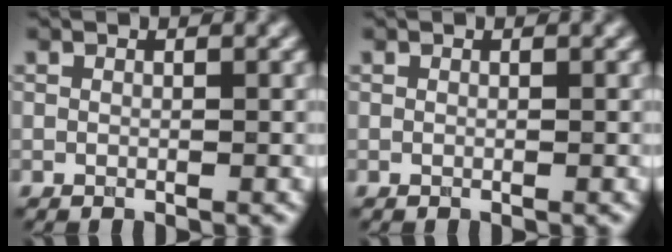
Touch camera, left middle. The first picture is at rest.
{"total": 0.0}